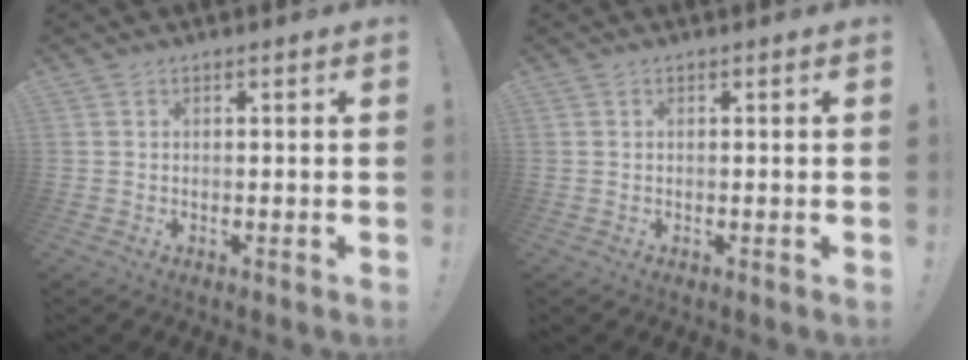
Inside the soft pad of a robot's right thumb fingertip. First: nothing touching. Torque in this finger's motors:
{"motor_torque": [-0.04, 0.04, 0.40, -0.39, 0.05]}